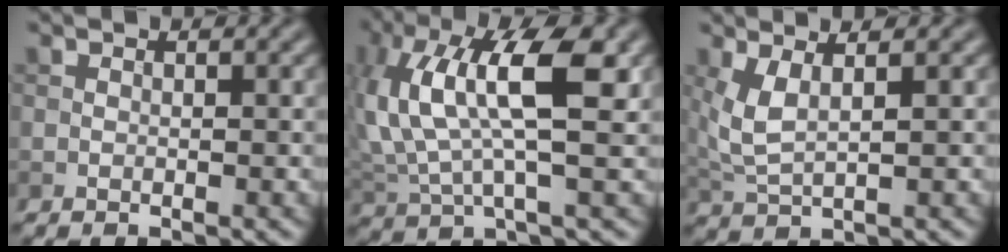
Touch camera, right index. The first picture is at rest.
{"total": 9.6, "force": [2.7, 3.5, 8.5], "torque": [-0.173, 0.007, 0.046]}
{"total": 3.4, "force": [1.2, 1.1, 3.0], "torque": [-0.074, -0.003, 0.028]}